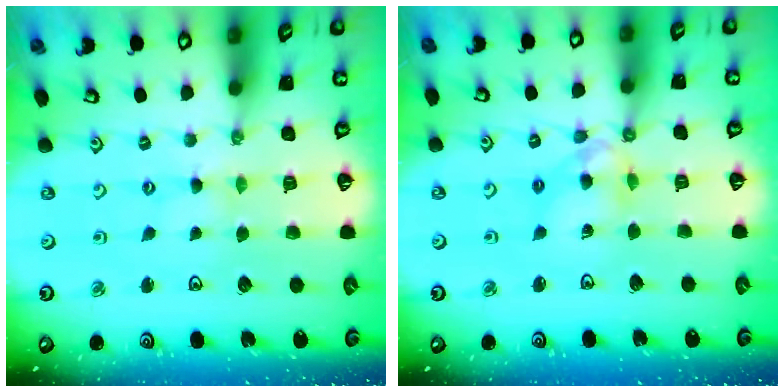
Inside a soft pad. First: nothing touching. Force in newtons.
{"total": 9.7, "press": 9.7, "slide": 0.9}